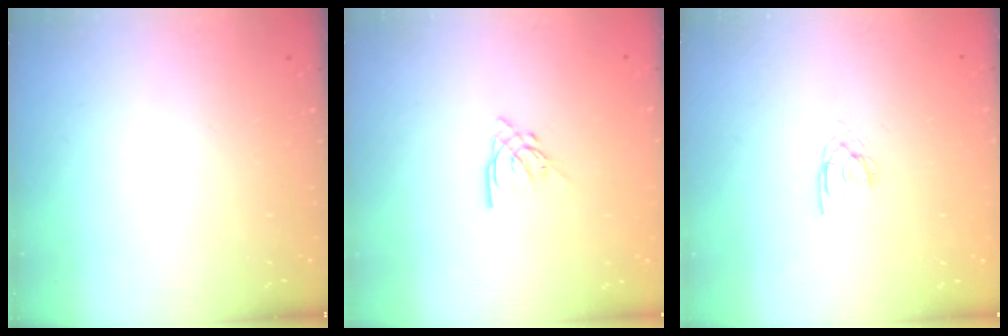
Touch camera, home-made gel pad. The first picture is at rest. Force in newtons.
{"total": 4.3, "press": 4.2, "slide": 0.5}
{"total": 2.0, "press": 2.0, "slide": 0.4}